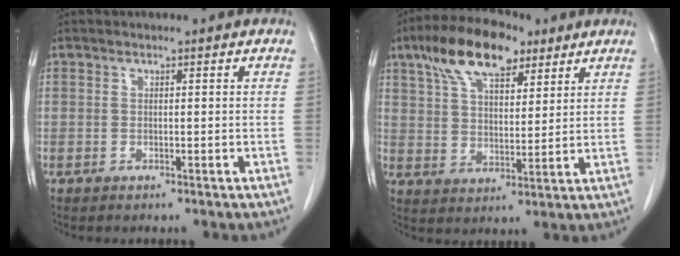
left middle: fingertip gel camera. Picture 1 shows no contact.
{"total": 13.1, "force": [8.1, 5.3, 8.8], "torque": [-0.161, 0.028, 0.147]}